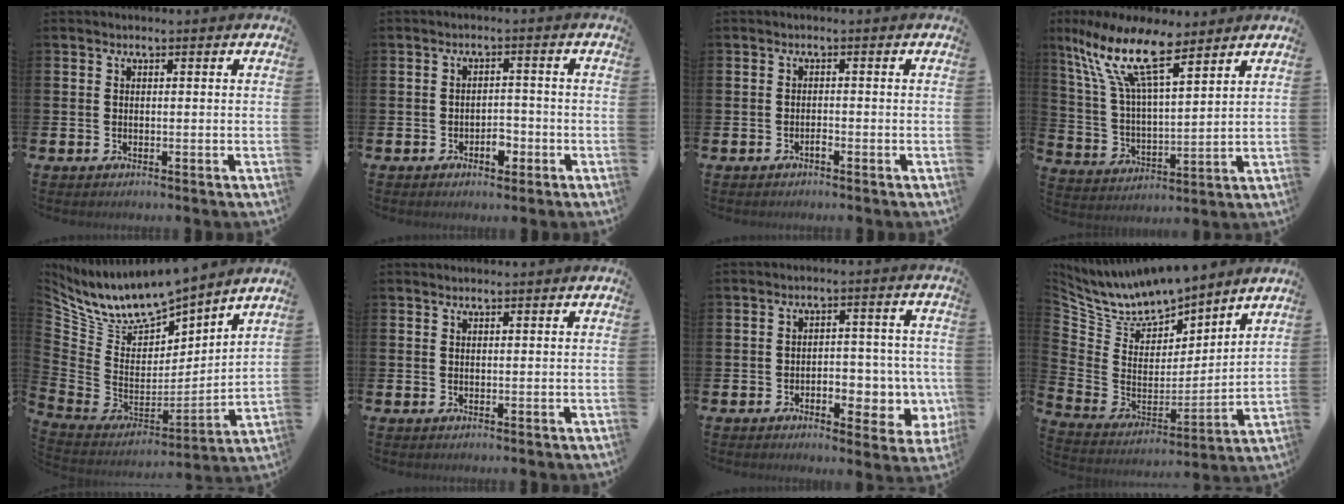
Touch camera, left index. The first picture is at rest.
{"total": 2.3, "force": [-1.1, 1.4, 1.4], "torque": [-0.013, -0.004, -0.026]}
{"total": 0.7, "force": [-0.5, 0.1, 0.5], "torque": [-0.003, -0.006, -0.011]}
{"total": 13.4, "force": [9.7, 4.3, 8.1], "torque": [-0.183, -0.038, 0.172]}
{"total": 9.4, "force": [9.0, 2.4, 1.8], "torque": [-0.085, -0.075, 0.158]}
{"total": 0.8, "force": [0.8, 0.1, 0.1], "torque": [0.014, -0.007, 0.012]}
{"total": 5.9, "force": [-1.8, 3.8, 4.1], "torque": [-0.046, 0.000, -0.038]}
{"total": 9.7, "force": [9.4, 2.2, 1.2], "torque": [-0.077, -0.077, 0.167]}